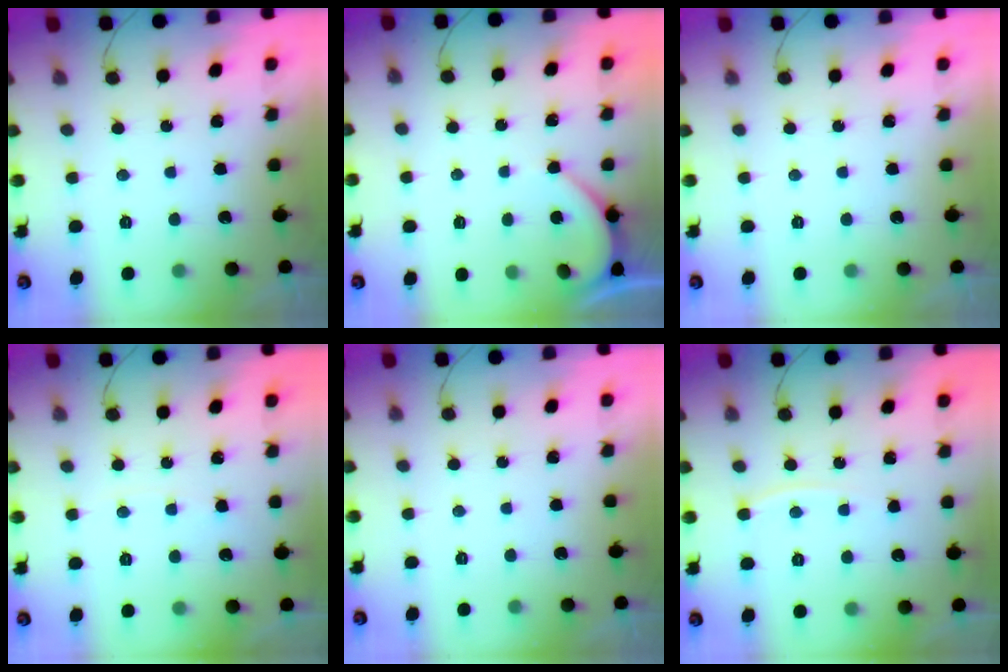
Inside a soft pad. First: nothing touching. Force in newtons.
{"total": 3.9, "press": 3.9, "slide": 0.2}
{"total": 0.0}
{"total": 3.6, "press": 3.6, "slide": 0.5}
{"total": 0.0}
{"total": 5.7, "press": 5.6, "slide": 0.6}